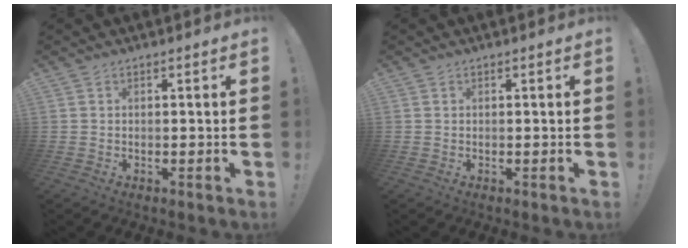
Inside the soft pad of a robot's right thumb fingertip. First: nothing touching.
{"total": 0.0}